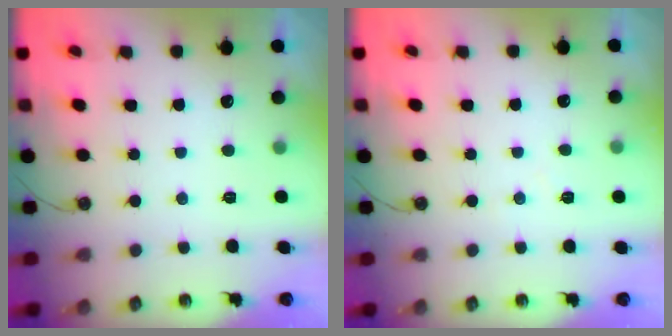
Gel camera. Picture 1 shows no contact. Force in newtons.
{"total": 3.6, "press": 3.6, "slide": 0.6}